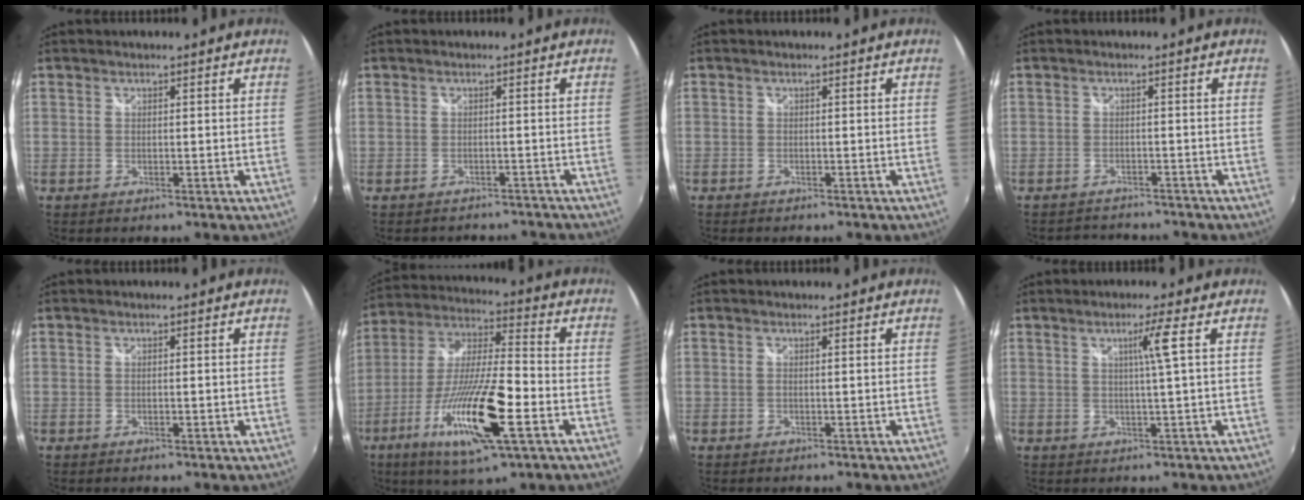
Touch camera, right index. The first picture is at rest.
{"total": 5.7, "force": [-5.0, 2.5, 1.4], "torque": [-0.026, -0.001, -0.062]}
{"total": 1.2, "force": [-1.1, 0.3, 0.3], "torque": [-0.011, -0.006, -0.019]}
{"total": 4.5, "force": [-4.3, 1.3, 0.6], "torque": [-0.023, -0.002, -0.068]}
{"total": 1.0, "force": [-0.2, 0.3, 0.9], "torque": [-0.016, 0.000, -0.004]}
{"total": 20.6, "force": [-8.2, 3.9, 18.5], "torque": [-0.365, -0.040, -0.151]}
{"total": 0.7, "force": [-0.1, -0.2, 0.7], "torque": [-0.012, 0.001, -0.002]}
{"total": 3.7, "force": [0.9, -1.2, 3.3], "torque": [-0.062, -0.004, 0.017]}